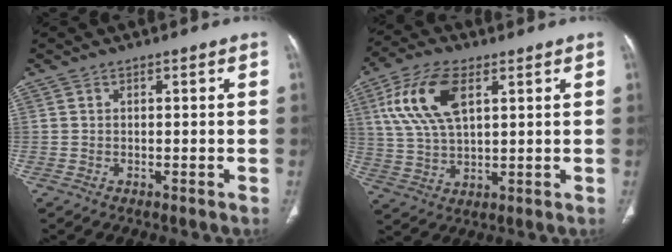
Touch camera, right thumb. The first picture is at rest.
{"total": 13.0, "force": [4.7, 6.4, 10.3], "torque": [-0.210, -0.002, 0.093]}